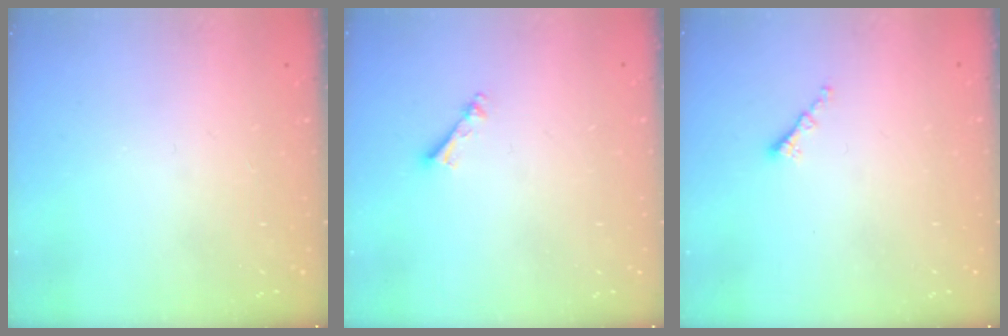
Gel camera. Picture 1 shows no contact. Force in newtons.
{"total": 3.8, "press": 3.8, "slide": 0.3}
{"total": 1.3, "press": 1.2, "slide": 0.5}